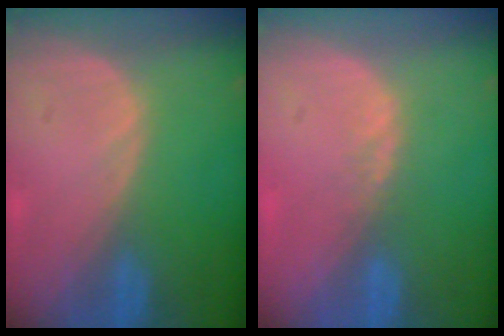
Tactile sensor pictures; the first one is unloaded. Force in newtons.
{"total": 1.3, "press": 1.1, "slide": 0.7}